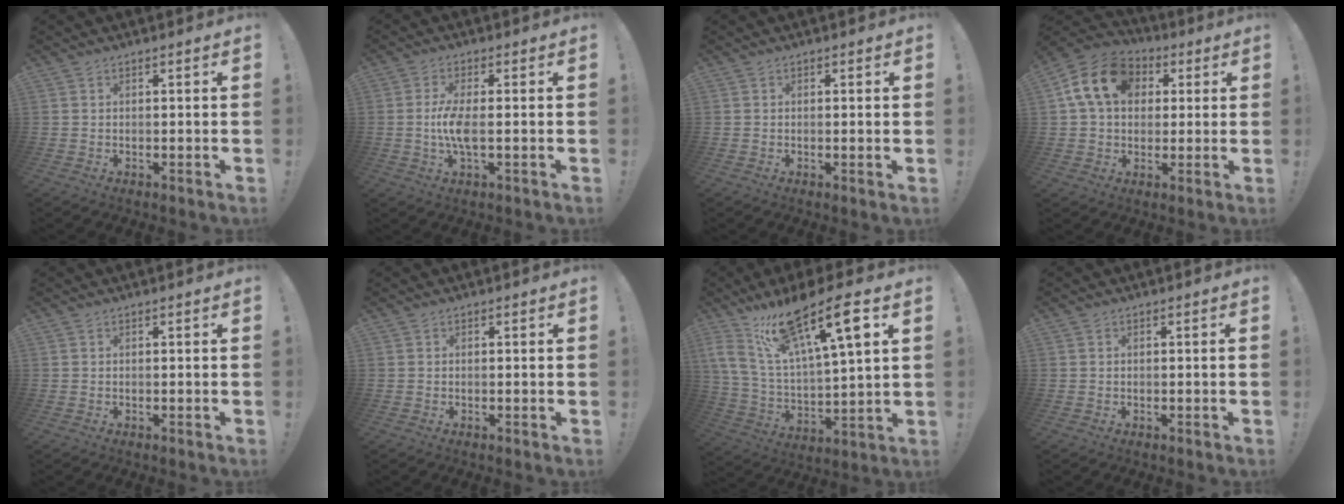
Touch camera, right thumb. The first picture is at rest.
{"total": 7.0, "force": [-0.8, 1.9, 6.7], "torque": [-0.139, -0.006, -0.015]}
{"total": 0.8, "force": [0.2, -0.1, 0.8], "torque": [-0.010, -0.002, 0.002]}
{"total": 15.6, "force": [4.4, 11.8, 9.2], "torque": [-0.152, 0.008, 0.087]}
{"total": 0.0}
{"total": 0.0}
{"total": 20.6, "force": [13.1, 5.4, 14.9], "torque": [-0.250, -0.074, 0.218]}
{"total": 0.6, "force": [0.0, -0.2, 0.5], "torque": [-0.011, 0.001, 0.000]}